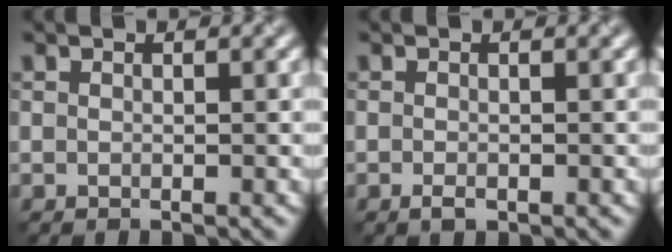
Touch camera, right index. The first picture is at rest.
{"total": 1.0, "force": [-0.6, 0.4, 0.8], "torque": [-0.015, -0.004, -0.009]}